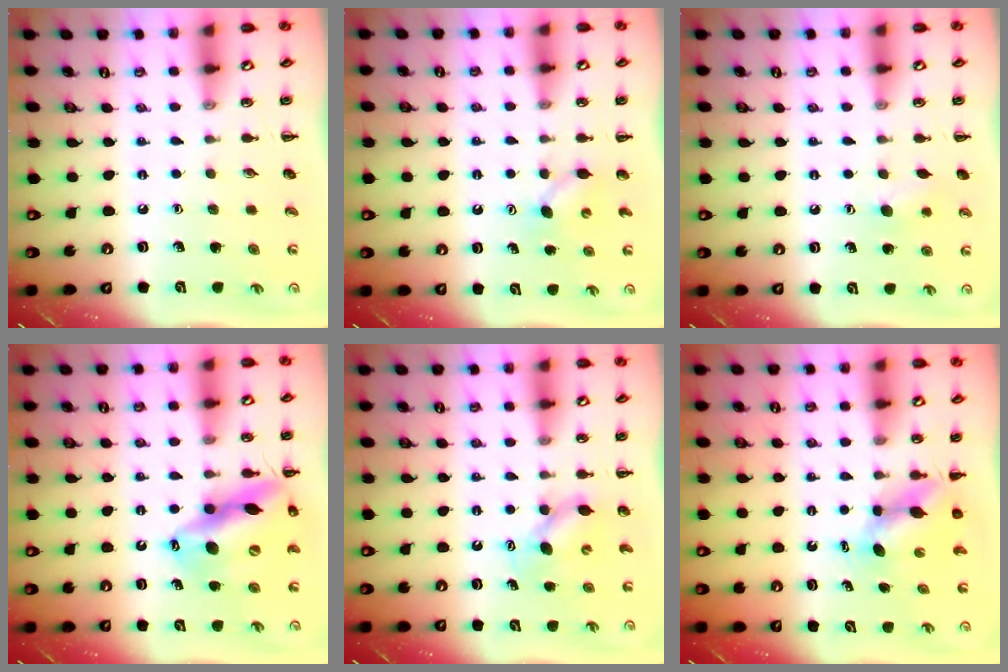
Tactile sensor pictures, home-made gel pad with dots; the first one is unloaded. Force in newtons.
{"total": 4.1, "press": 3.9, "slide": 1.2}
{"total": 6.8, "press": 6.6, "slide": 1.7}
{"total": 16.8, "press": 16.3, "slide": 4.1}
{"total": 5.7, "press": 5.7, "slide": 0.5}
{"total": 4.9, "press": 4.9, "slide": 0.4}